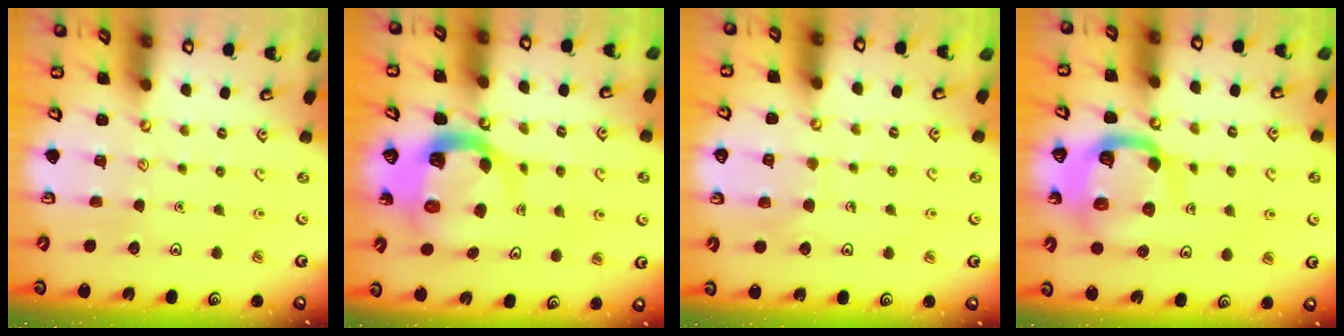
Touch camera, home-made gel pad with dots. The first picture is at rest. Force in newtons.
{"total": 10.0, "press": 9.9, "slide": 1.3}
{"total": 4.8, "press": 4.8, "slide": 0.3}
{"total": 12.4, "press": 12.4, "slide": 1.2}